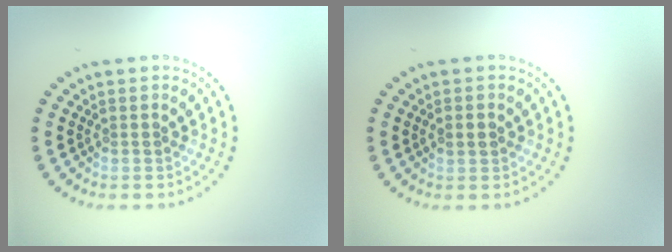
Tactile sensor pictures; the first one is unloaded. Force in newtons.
{"total": 1.7, "press": 1.7, "slide": 0.1}